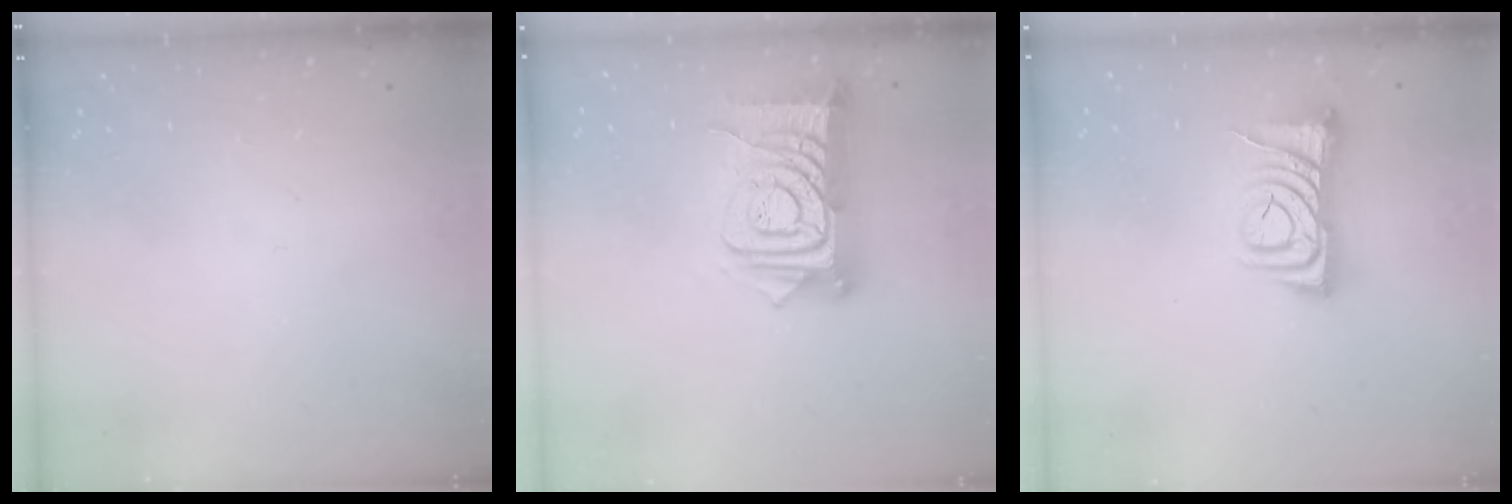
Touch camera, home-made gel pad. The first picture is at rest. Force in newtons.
{"total": 14.5, "press": 14.4, "slide": 1.6}
{"total": 6.8, "press": 6.7, "slide": 1.0}